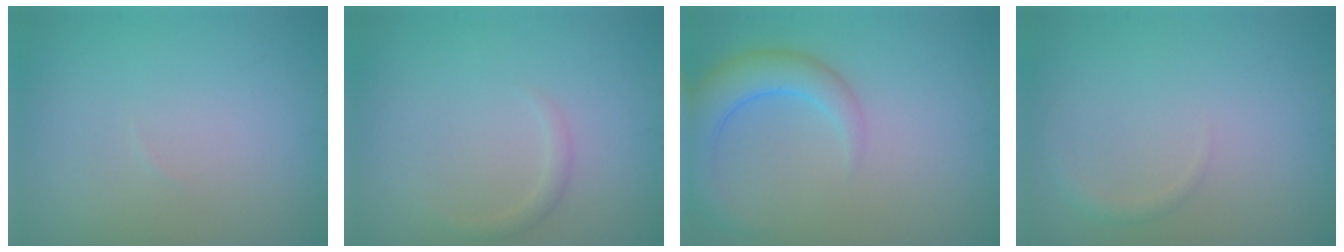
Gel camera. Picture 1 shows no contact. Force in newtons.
{"total": 0.9, "press": 0.9, "slide": 0.0}
{"total": 4.6, "press": 4.6, "slide": 0.4}
{"total": 0.8, "press": 0.8, "slide": 0.0}